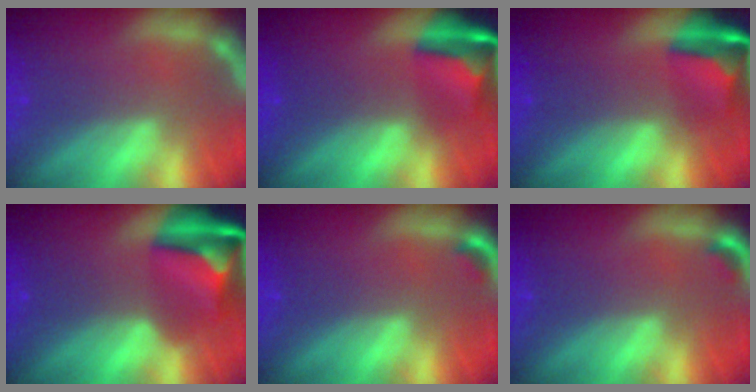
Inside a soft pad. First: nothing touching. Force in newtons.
{"total": 7.4}
{"total": 6.9}
{"total": 10.1}
{"total": 0.9}
{"total": 0.9}